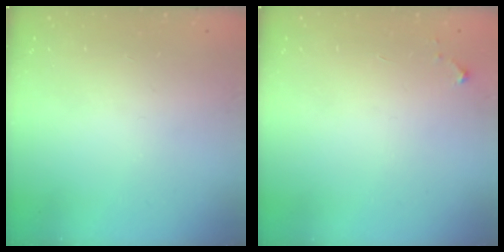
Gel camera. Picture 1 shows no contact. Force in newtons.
{"total": 2.6, "press": 2.6, "slide": 0.4}